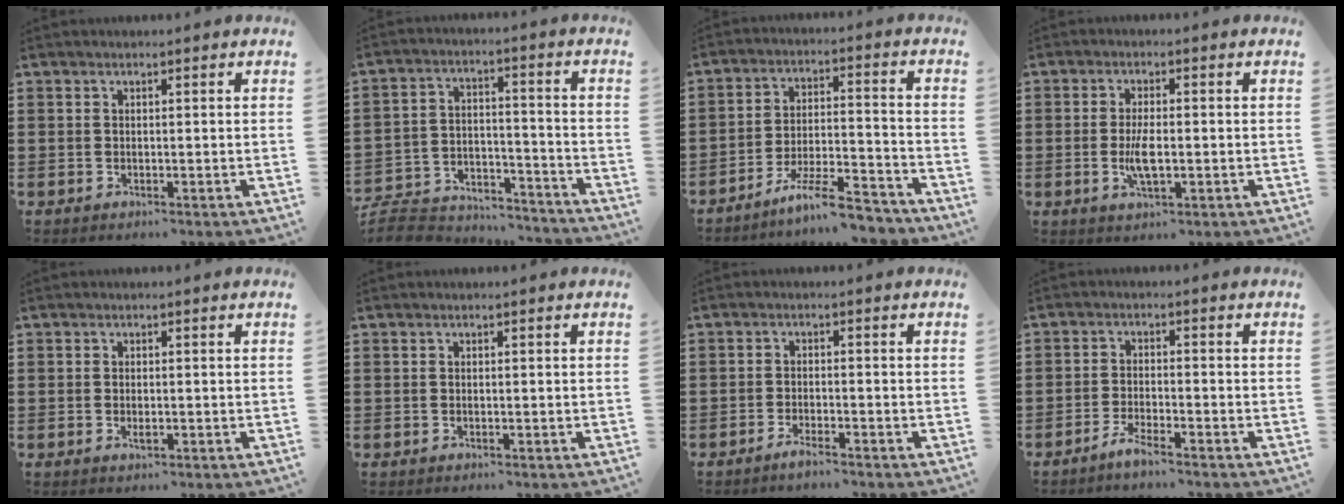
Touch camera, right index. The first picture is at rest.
{"total": 8.1, "force": [-7.7, 1.8, 1.7], "torque": [-0.044, 0.013, -0.152]}
{"total": 8.7, "force": [-7.3, 0.8, 4.7], "torque": [-0.091, 0.005, -0.139]}
{"total": 4.7, "force": [-0.6, 1.6, 4.3], "torque": [-0.089, -0.003, -0.015]}
{"total": 0.9, "force": [-0.1, 0.4, 0.8], "torque": [-0.015, -0.002, -0.002]}
{"total": 0.0}
{"total": 2.0, "force": [-1.7, -0.1, 0.9], "torque": [-0.017, -0.003, -0.031]}
{"total": 2.5, "force": [-2.2, -0.3, 1.0], "torque": [-0.026, -0.001, -0.044]}